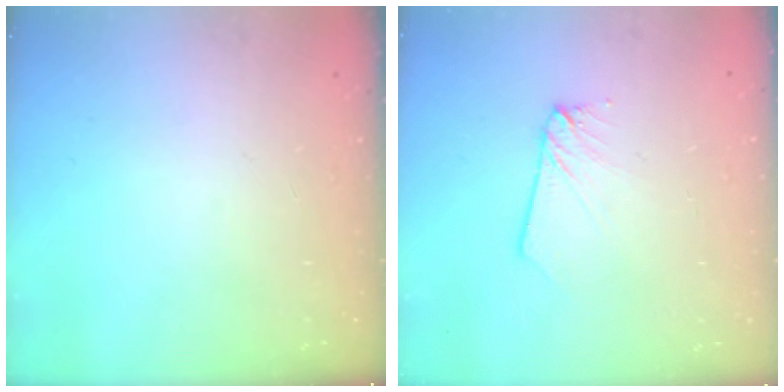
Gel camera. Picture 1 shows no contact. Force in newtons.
{"total": 2.6, "press": 2.6, "slide": 0.3}